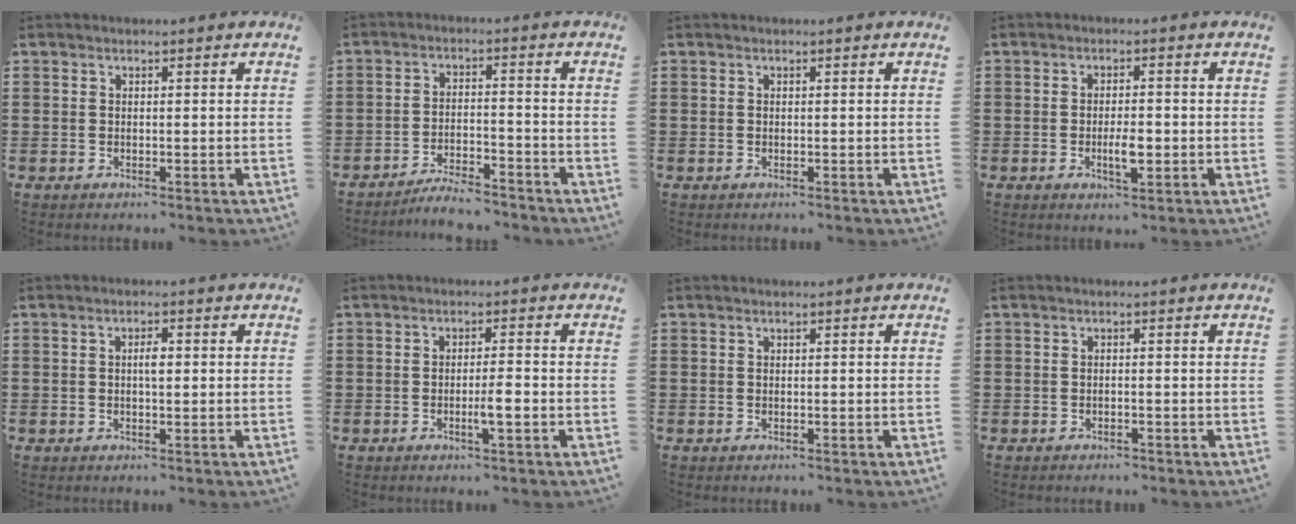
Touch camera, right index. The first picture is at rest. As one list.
[{"total": 4.5, "force": [-4.4, 0.3, 1.2], "torque": [-0.022, 0.004, -0.088]}, {"total": 0.0}, {"total": 3.9, "force": [-0.9, 1.3, 3.5], "torque": [-0.069, 0.001, -0.018]}, {"total": 2.0, "force": [0.2, 0.6, 1.9], "torque": [-0.037, 0.004, 0.000]}, {"total": 3.2, "force": [-1.0, 0.3, 3.0], "torque": [-0.051, -0.002, -0.018]}, {"total": 0.0}, {"total": 0.7, "force": [-0.7, 0.2, 0.2], "torque": [-0.007, -0.003, -0.013]}]